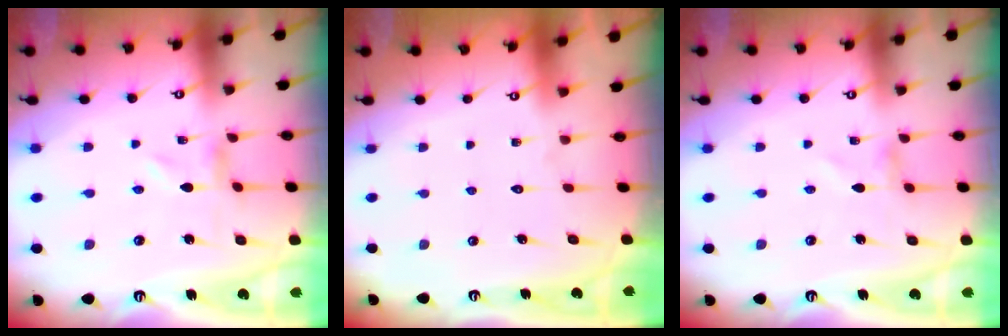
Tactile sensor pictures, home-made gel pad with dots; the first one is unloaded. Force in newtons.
{"total": 1.6, "press": 1.6, "slide": 0.1}
{"total": 0.0}